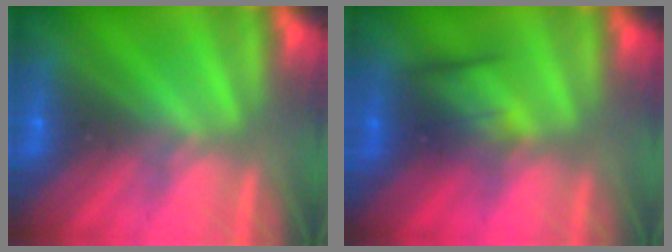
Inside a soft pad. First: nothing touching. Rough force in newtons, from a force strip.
{"total": 2.3}